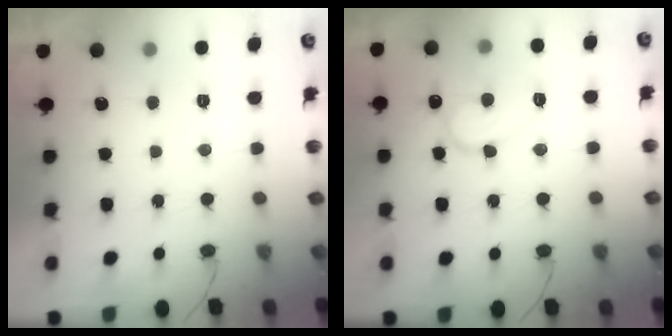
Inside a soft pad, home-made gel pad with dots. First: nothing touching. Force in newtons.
{"total": 10.7, "press": 10.6, "slide": 1.1}